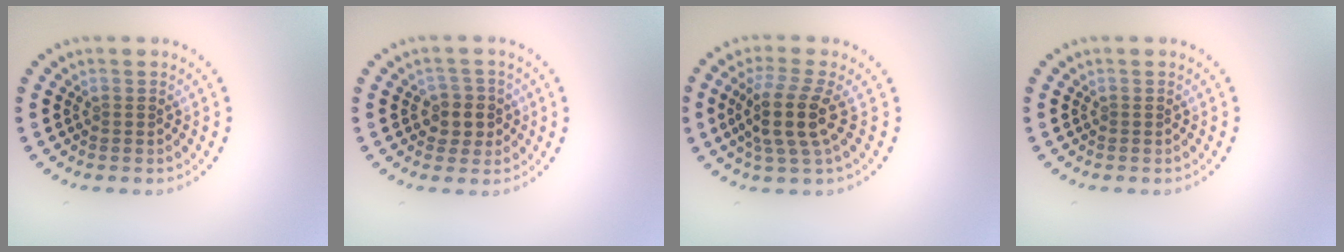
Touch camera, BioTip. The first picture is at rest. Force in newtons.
{"total": 2.1, "press": 2.0, "slide": 0.8}
{"total": 4.2, "press": 3.2, "slide": 2.7}
{"total": 0.0}